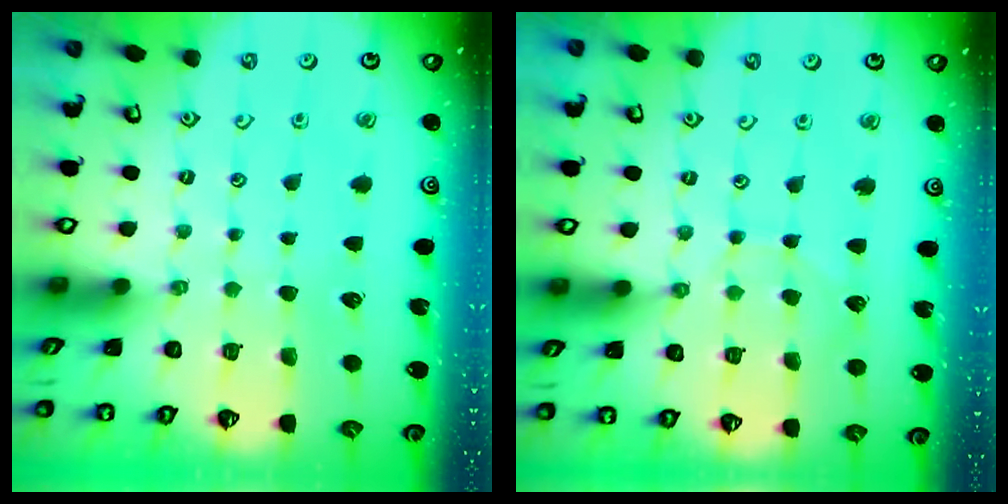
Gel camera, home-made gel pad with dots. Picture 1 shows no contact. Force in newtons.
{"total": 5.7, "press": 5.7, "slide": 0.4}